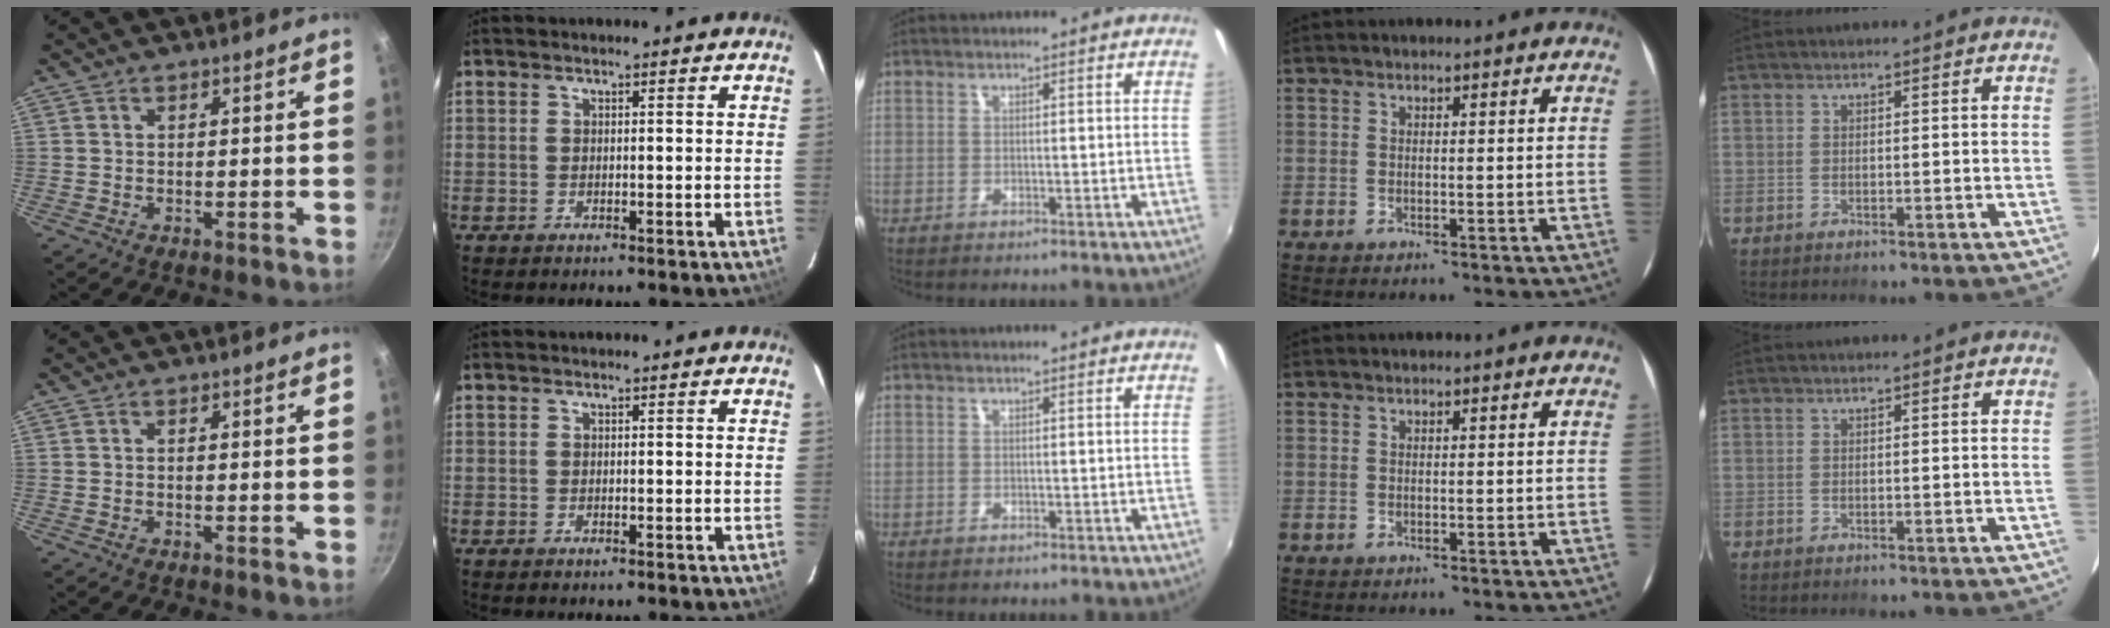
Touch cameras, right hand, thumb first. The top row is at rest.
{}